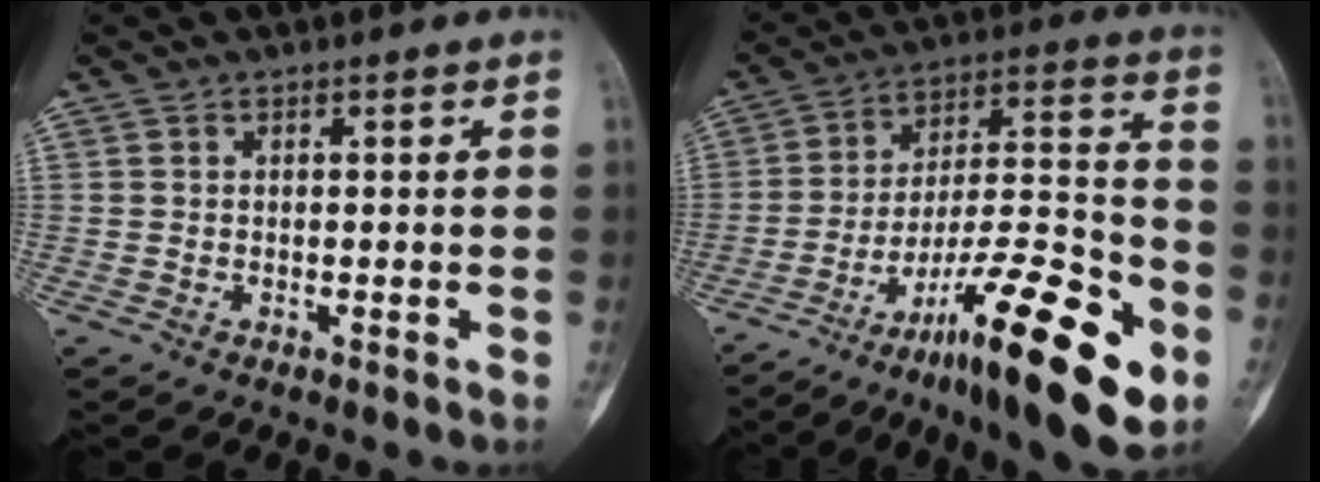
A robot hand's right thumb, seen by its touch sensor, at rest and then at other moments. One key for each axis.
{"total": 25.5, "fx": -13.3, "fy": 7.1, "fz": 20.6, "tx": -0.292, "ty": 0.083, "tz": -0.207}